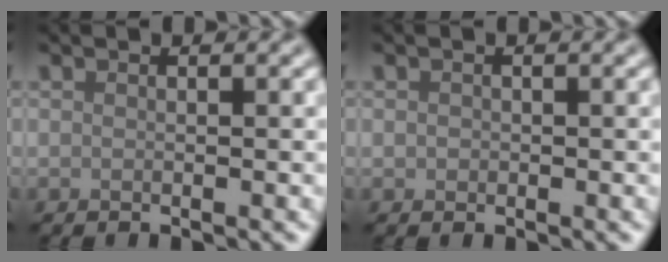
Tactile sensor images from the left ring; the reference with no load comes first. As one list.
[{"total": 0.6, "force": [0.0, 0.6, 0.1], "torque": [0.003, -0.003, -0.002]}]